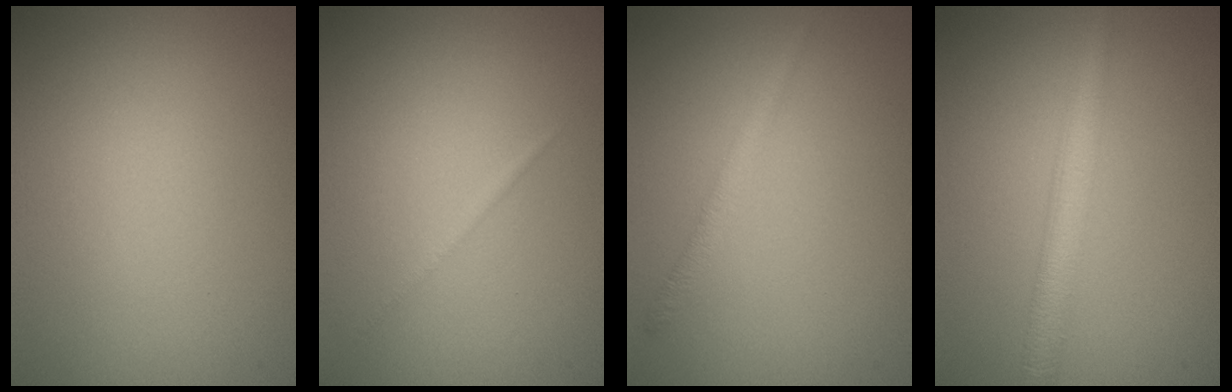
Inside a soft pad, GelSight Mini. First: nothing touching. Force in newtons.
{"total": 0.6, "press": 0.6, "slide": 0.0}
{"total": 1.5, "press": 1.5, "slide": 0.0}
{"total": 3.4, "press": 3.4, "slide": 0.1}